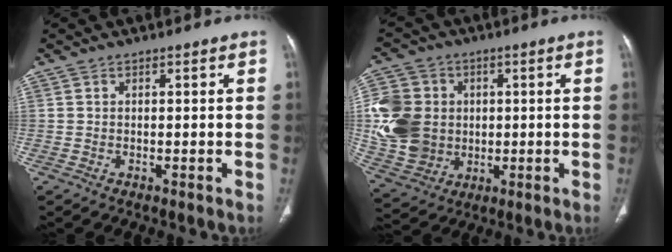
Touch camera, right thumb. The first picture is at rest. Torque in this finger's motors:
{"motor_torque": [0.11, 0.28, 0.36, -0.19, 0.22]}